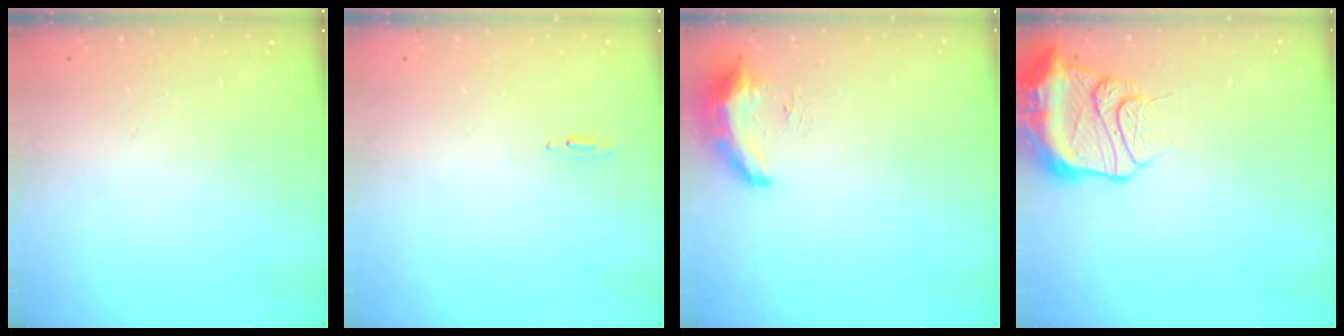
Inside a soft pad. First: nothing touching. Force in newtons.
{"total": 3.8, "press": 2.8, "slide": 2.6}
{"total": 17.3, "press": 10.6, "slide": 13.6}
{"total": 14.0, "press": 13.9, "slide": 1.7}